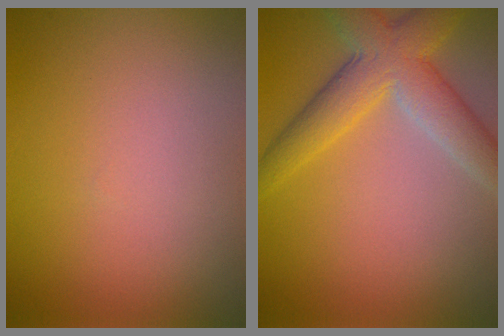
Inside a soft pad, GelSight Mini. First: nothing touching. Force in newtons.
{"total": 5.9, "press": 5.9, "slide": 0.3}